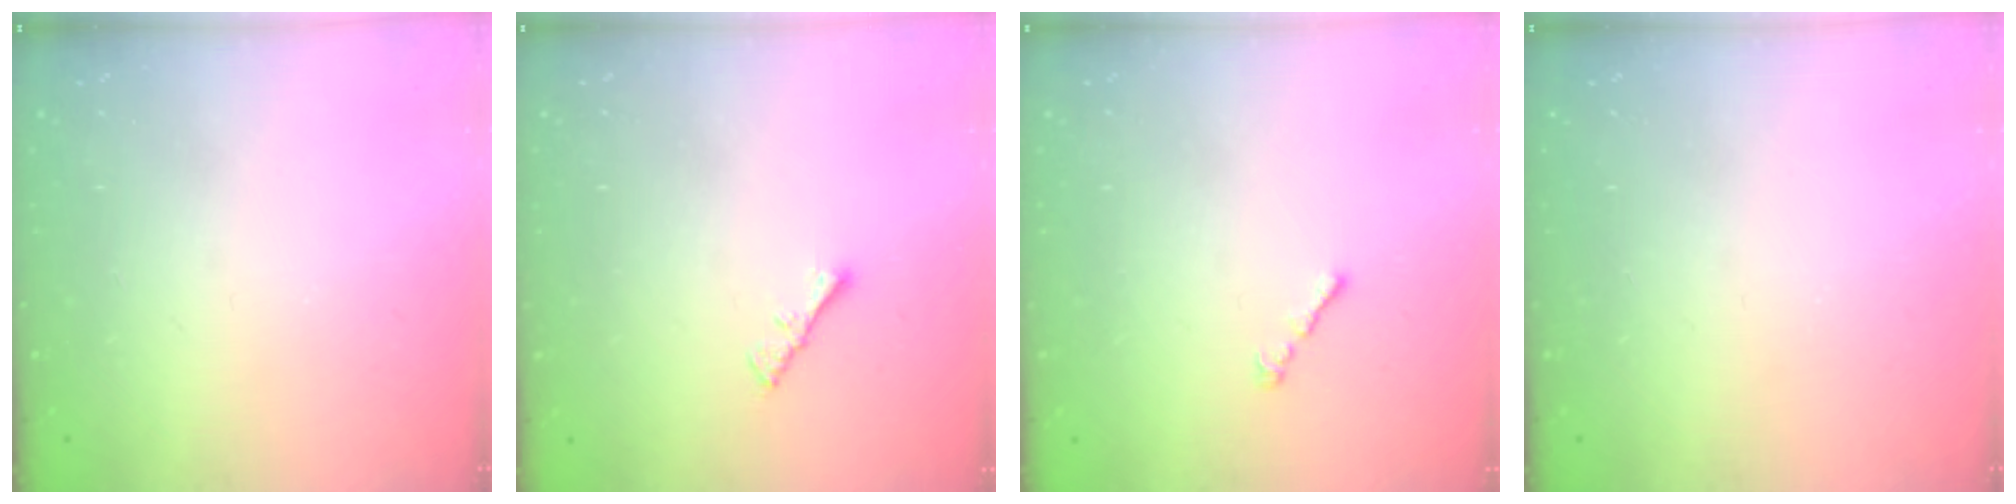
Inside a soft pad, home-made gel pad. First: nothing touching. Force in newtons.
{"total": 1.3, "press": 1.2, "slide": 0.4}
{"total": 1.0, "press": 0.9, "slide": 0.5}
{"total": 0.0}